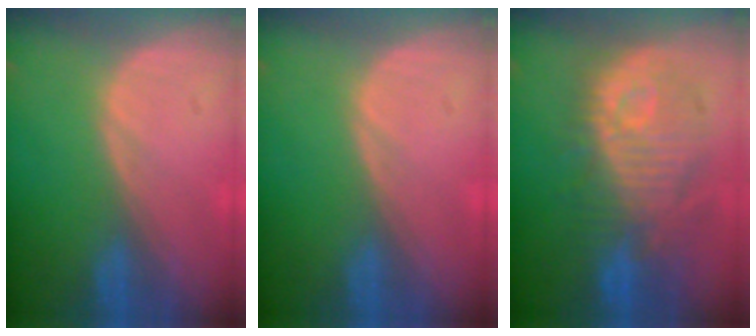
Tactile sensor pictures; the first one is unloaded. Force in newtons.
{"total": 0.0}
{"total": 11.3, "press": 10.6, "slide": 3.7}